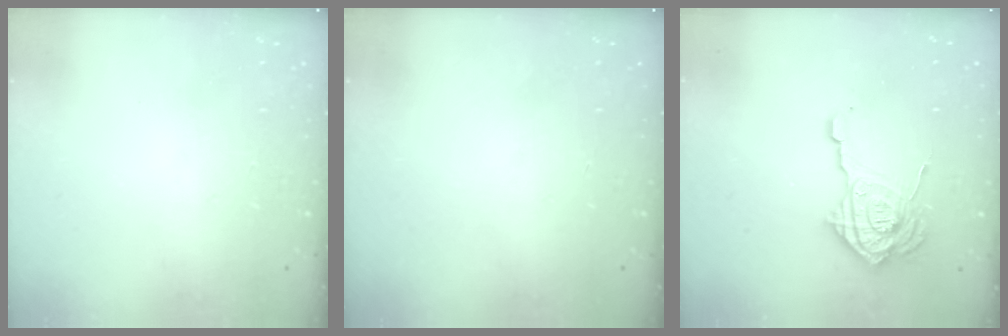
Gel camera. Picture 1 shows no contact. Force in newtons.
{"total": 0.0}
{"total": 16.6, "press": 16.5, "slide": 1.6}